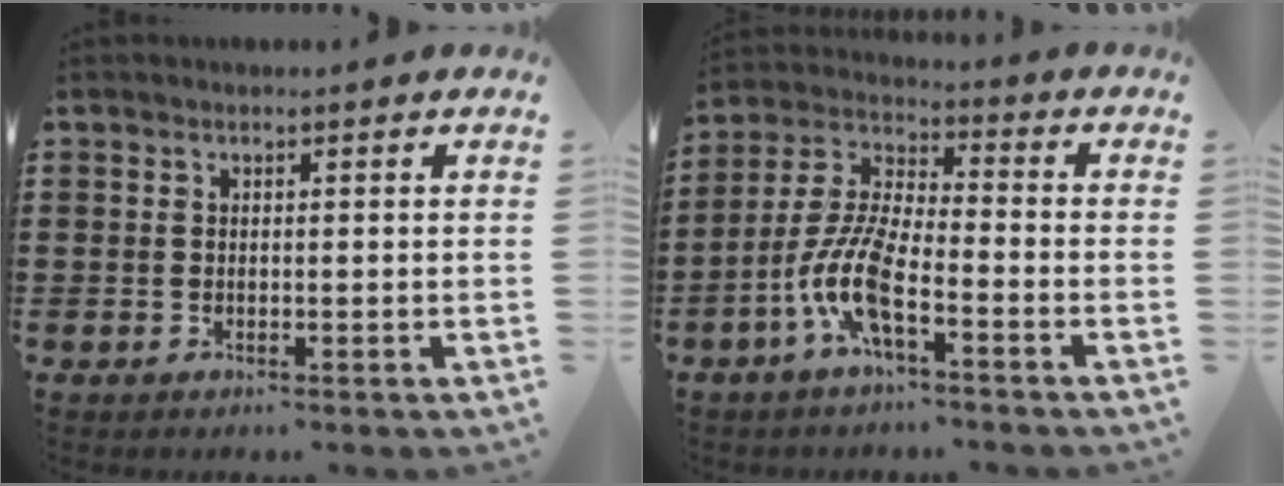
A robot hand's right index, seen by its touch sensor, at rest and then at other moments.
{"total": 9.2, "force": [-4.5, 2.3, 7.7], "torque": [-0.192, -0.013, -0.092]}